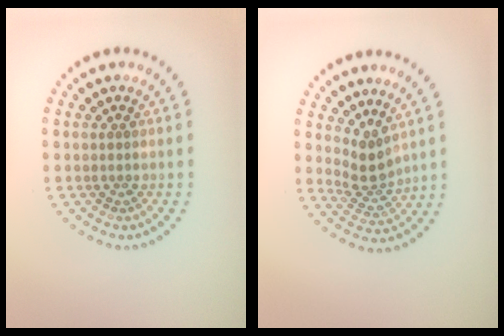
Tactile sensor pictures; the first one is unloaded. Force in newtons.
{"total": 2.7, "press": 1.9, "slide": 1.9}